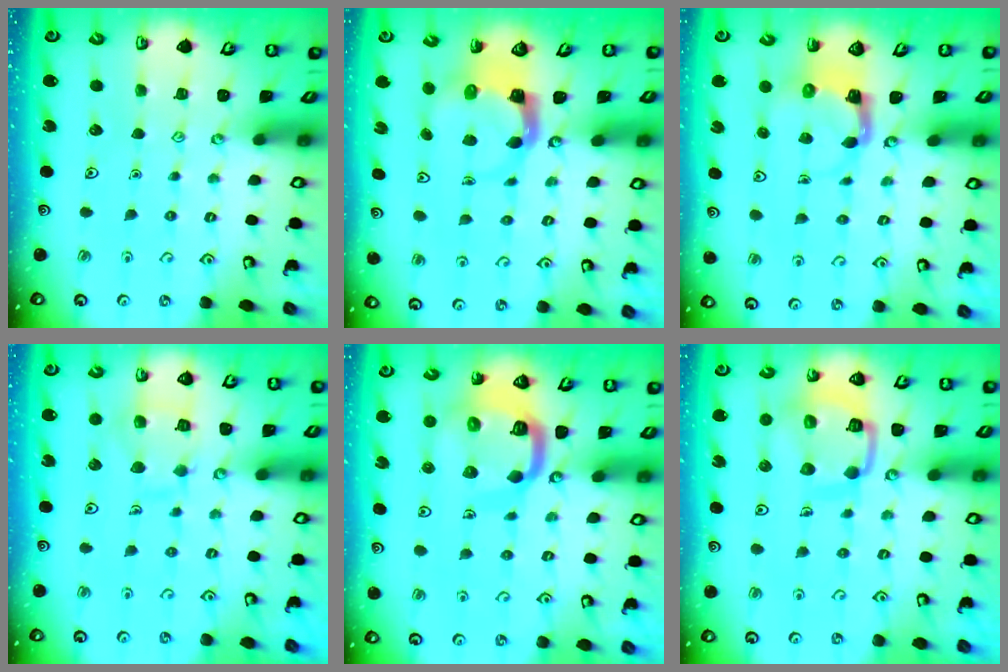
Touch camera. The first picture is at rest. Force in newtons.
{"total": 3.6, "press": 3.5, "slide": 0.5}
{"total": 3.9, "press": 3.9, "slide": 0.7}
{"total": 10.3, "press": 10.3, "slide": 0.9}
{"total": 14.1, "press": 14.0, "slide": 1.5}
{"total": 14.0, "press": 13.9, "slide": 1.7}